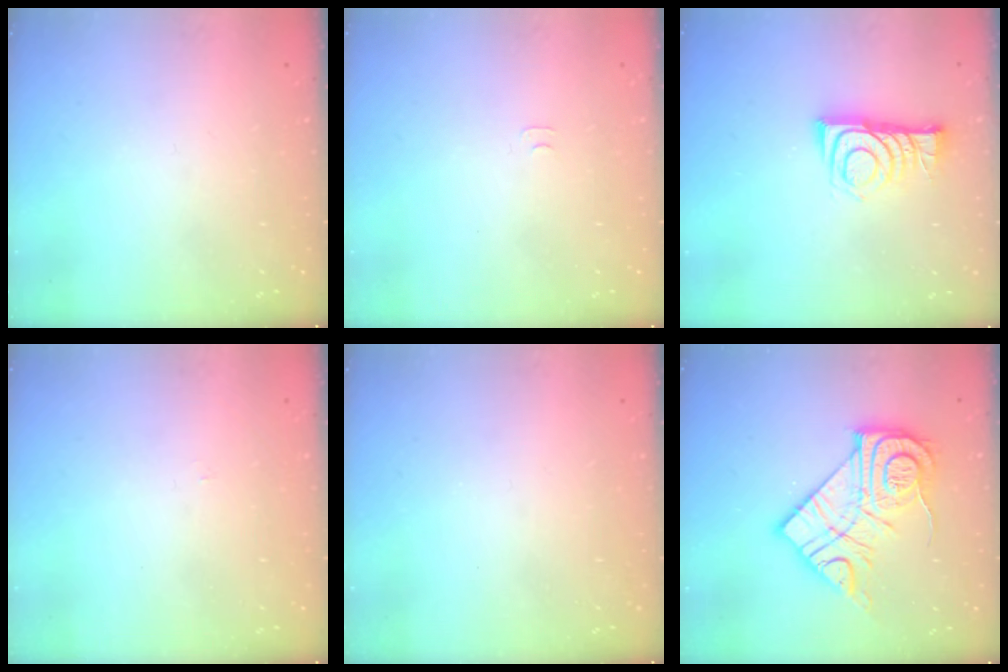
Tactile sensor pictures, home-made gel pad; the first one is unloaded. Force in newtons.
{"total": 3.7, "press": 3.7, "slide": 0.4}
{"total": 8.2, "press": 8.2, "slide": 0.9}
{"total": 2.2, "press": 2.2, "slide": 0.3}
{"total": 0.0}
{"total": 18.2, "press": 18.1, "slide": 1.2}